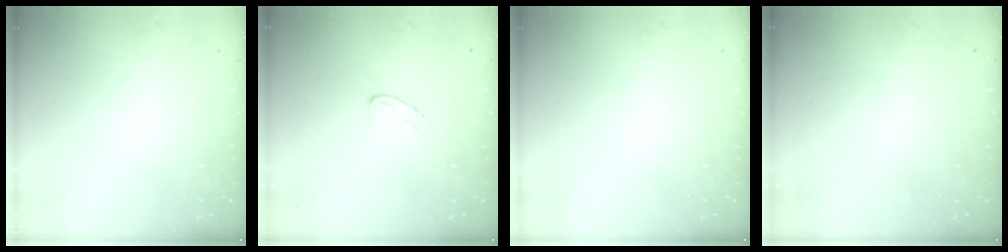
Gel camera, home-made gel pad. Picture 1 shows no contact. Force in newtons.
{"total": 5.1, "press": 5.1, "slide": 0.5}
{"total": 0.0}
{"total": 0.0}